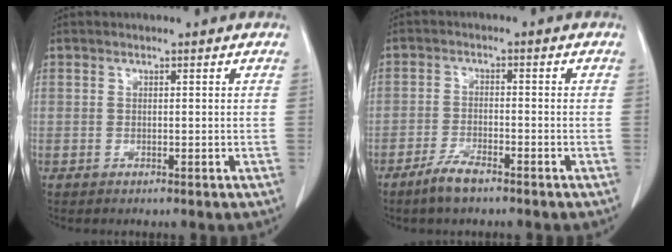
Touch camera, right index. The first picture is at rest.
{"total": 4.2, "force": [-3.2, 0.9, 2.5], "torque": [-0.054, -0.002, -0.062]}